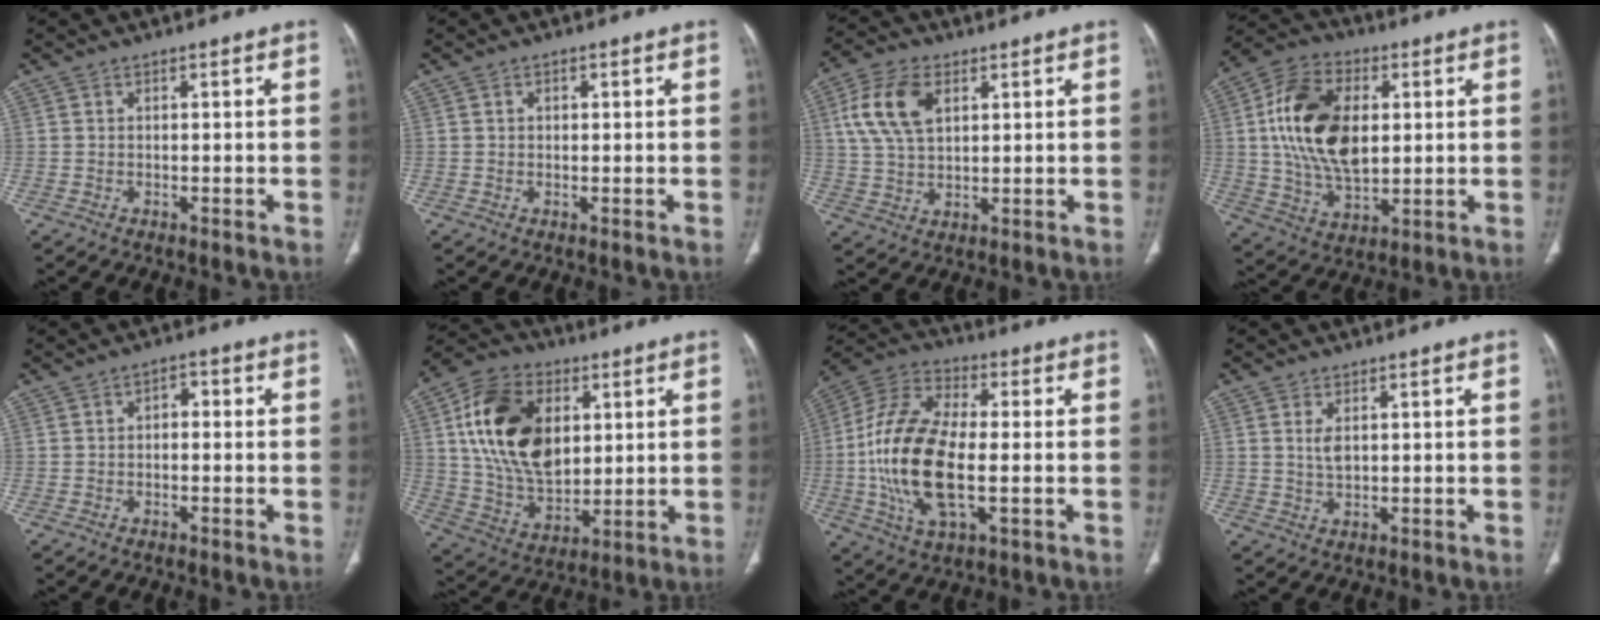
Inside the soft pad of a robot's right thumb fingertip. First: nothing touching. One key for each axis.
{"total": 0.9, "fx": 0.3, "fy": 0.7, "fz": 0.5, "tx": -0.005, "ty": 0.000, "tz": 0.004}
{"total": 10.9, "fx": 3.8, "fy": 6.4, "fz": 8.0, "tx": -0.158, "ty": 0.001, "tz": 0.074}
{"total": 18.7, "fx": 2.8, "fy": 11.4, "fz": 14.6, "tx": -0.255, "ty": -0.001, "tz": 0.052}
{"total": 2.5, "fx": -0.1, "fy": 1.5, "fz": 1.9, "tx": -0.020, "ty": 0.012, "tz": -0.009}
{"total": 21.1, "fx": 5.1, "fy": 13.8, "fz": 15.1, "tx": -0.249, "ty": -0.011, "tz": 0.096}
{"total": 20.5, "fx": -2.0, "fy": 9.3, "fz": 18.1, "tx": -0.377, "ty": 0.011, "tz": -0.036}
{"total": 3.0, "fx": 0.8, "fy": 1.5, "fz": 2.4, "tx": -0.048, "ty": -0.005, "tz": 0.018}